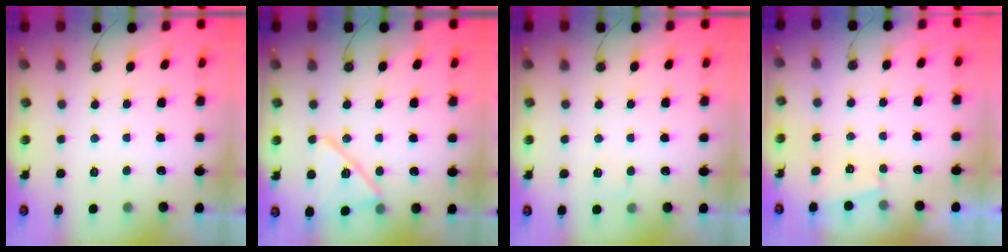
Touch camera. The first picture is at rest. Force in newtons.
{"total": 14.2, "press": 14.2, "slide": 0.5}
{"total": 5.1, "press": 4.5, "slide": 2.3}
{"total": 1.0, "press": 1.0, "slide": 0.3}